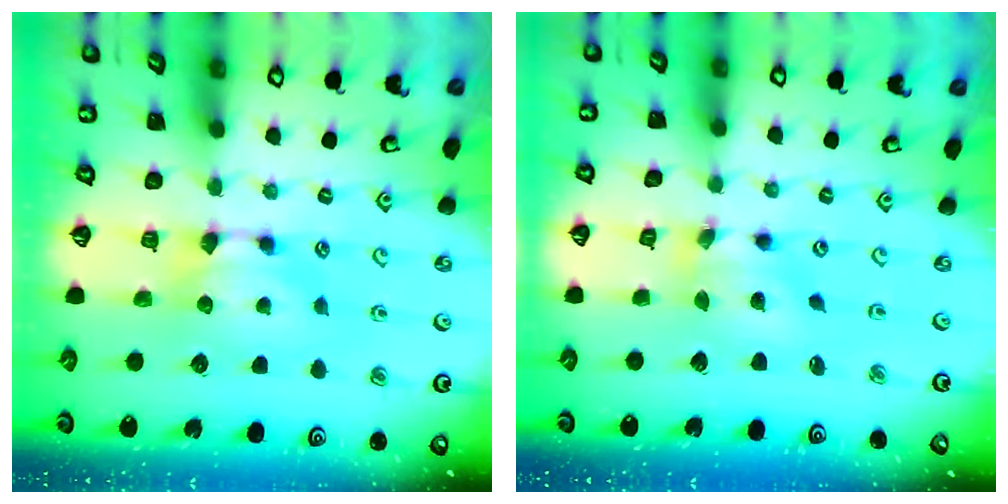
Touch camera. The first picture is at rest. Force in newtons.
{"total": 4.3, "press": 3.9, "slide": 1.8}